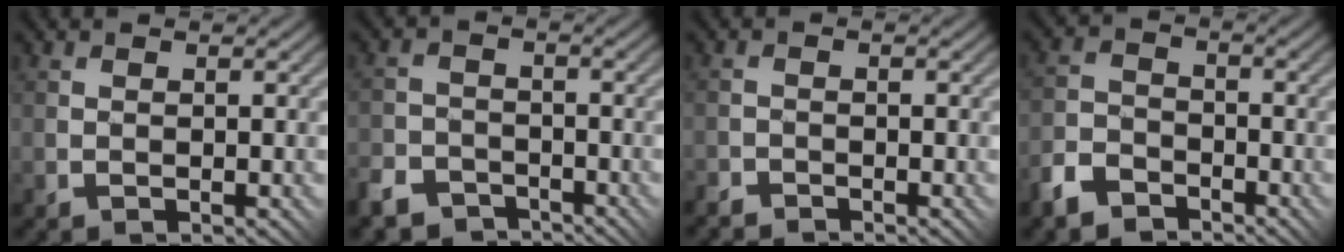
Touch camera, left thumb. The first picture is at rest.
{"total": 5.1, "force": [-4.2, 2.7, 1.2], "torque": [-0.027, -0.003, -0.088]}
{"total": 2.1, "force": [-2.1, 0.3, 0.1], "torque": [-0.003, 0.005, -0.044]}
{"total": 5.5, "force": [-4.1, 3.0, 1.9], "torque": [-0.048, 0.003, -0.094]}